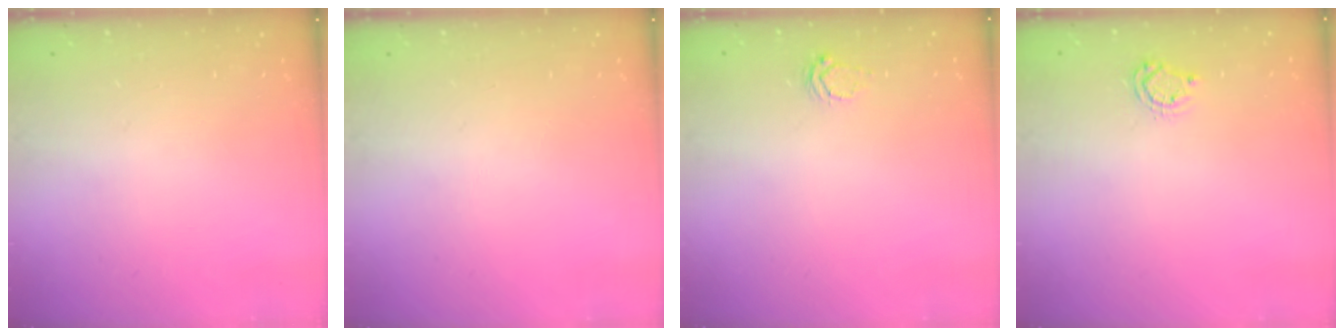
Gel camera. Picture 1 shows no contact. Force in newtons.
{"total": 0.0}
{"total": 2.6, "press": 2.6, "slide": 0.3}
{"total": 5.7, "press": 5.6, "slide": 0.7}